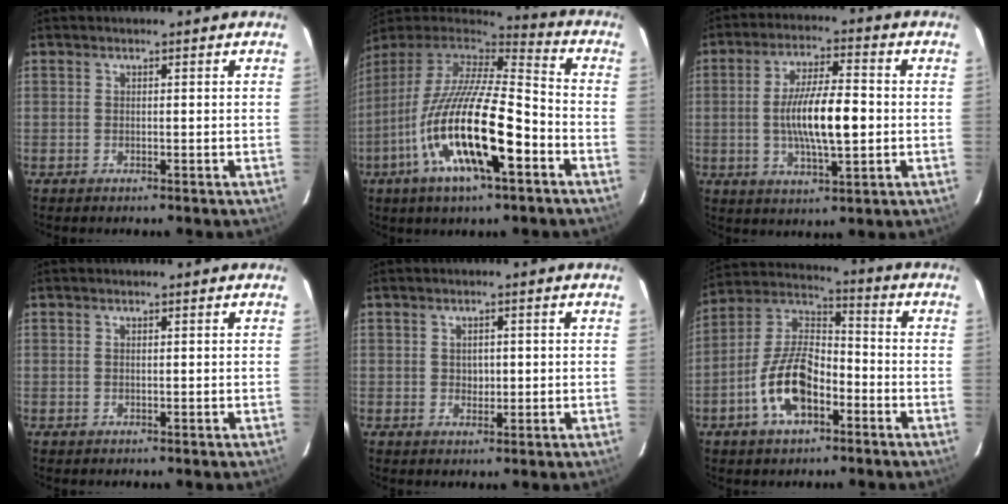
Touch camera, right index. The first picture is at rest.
{"total": 22.4, "force": [-8.8, 5.8, 19.8], "torque": [-0.362, -0.040, -0.167]}
{"total": 11.7, "force": [-1.0, 3.0, 11.3], "torque": [-0.208, -0.001, -0.014]}
{"total": 0.0}
{"total": 2.4, "force": [0.2, 1.9, 1.5], "torque": [-0.023, 0.005, 0.007]}
{"total": 13.4, "force": [-5.8, 6.7, 10.1], "torque": [-0.203, 0.018, -0.105]}